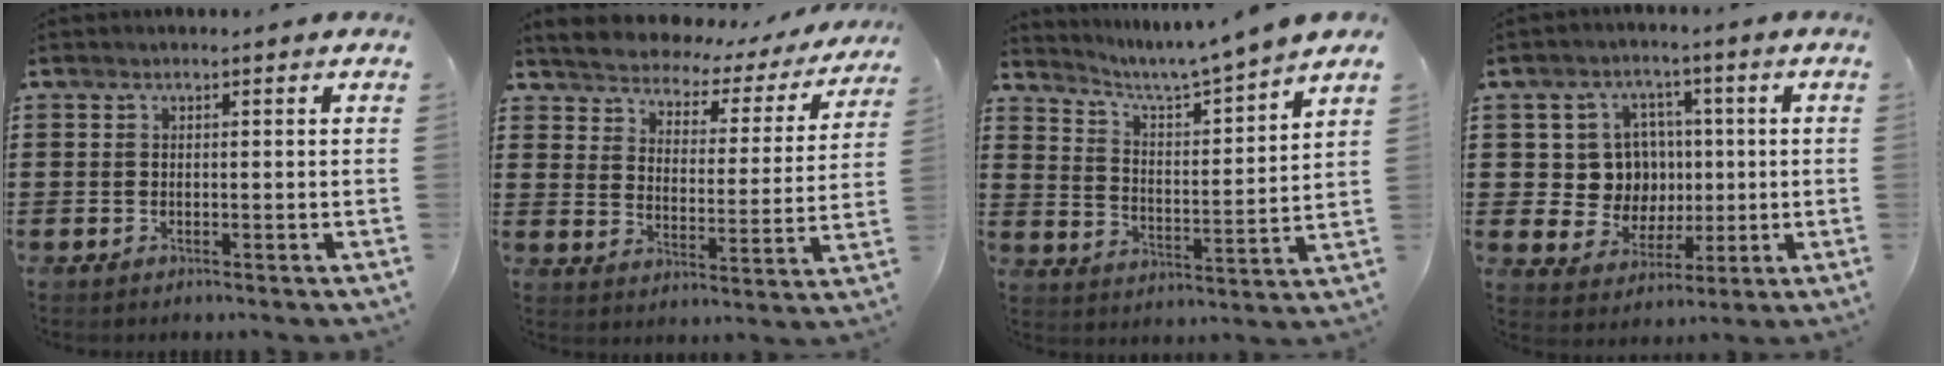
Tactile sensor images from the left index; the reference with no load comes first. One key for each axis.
{"total": 2.6, "fx": 2.5, "fy": 0.5, "fz": -0.2, "tx": -0.018, "ty": -0.031, "tz": 0.032}
{"total": 4.3, "fx": 3.9, "fy": -1.0, "fz": 1.5, "tx": -0.050, "ty": -0.044, "tz": 0.054}
{"total": 8.3, "fx": 1.2, "fy": 7.9, "fz": 2.4, "tx": -0.060, "ty": 0.009, "tz": 0.028}